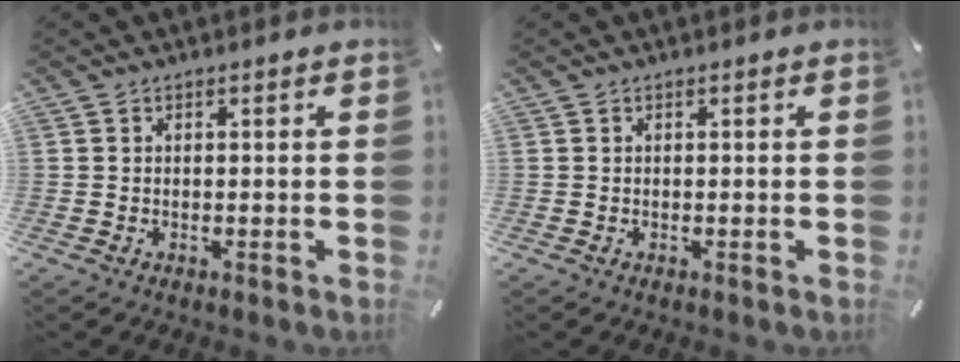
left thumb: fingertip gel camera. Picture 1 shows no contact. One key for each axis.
{"total": 0.0}